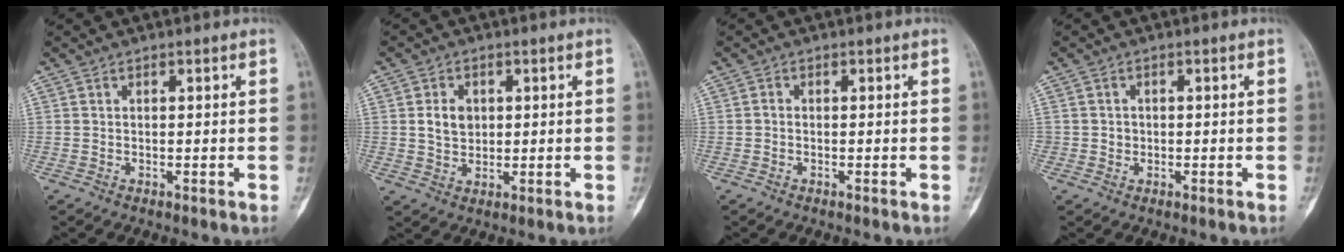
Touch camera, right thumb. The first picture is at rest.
{"total": 4.4, "force": [0.9, 3.4, 2.7], "torque": [-0.031, -0.006, 0.020]}
{"total": 0.6, "force": [-0.4, 0.3, 0.4], "torque": [-0.006, 0.001, -0.010]}
{"total": 1.3, "force": [-0.3, 1.3, 0.2], "torque": [0.006, 0.006, -0.005]}